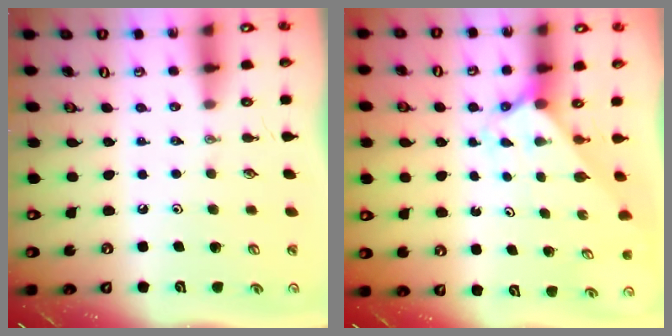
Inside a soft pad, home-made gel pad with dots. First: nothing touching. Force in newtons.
{"total": 1.8, "press": 1.8, "slide": 0.1}